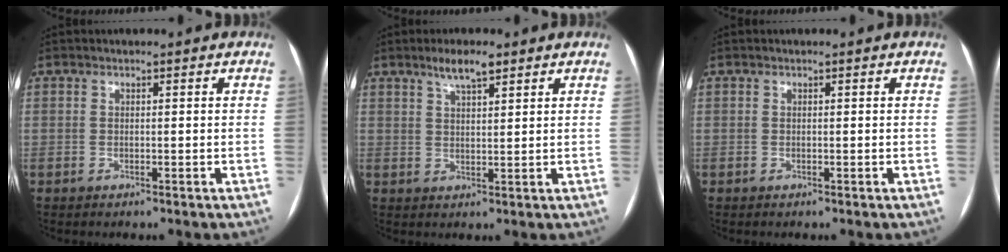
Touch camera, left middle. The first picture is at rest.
{"total": 4.4, "force": [3.1, 0.9, 3.0], "torque": [-0.056, 0.006, 0.055]}
{"total": 0.0}